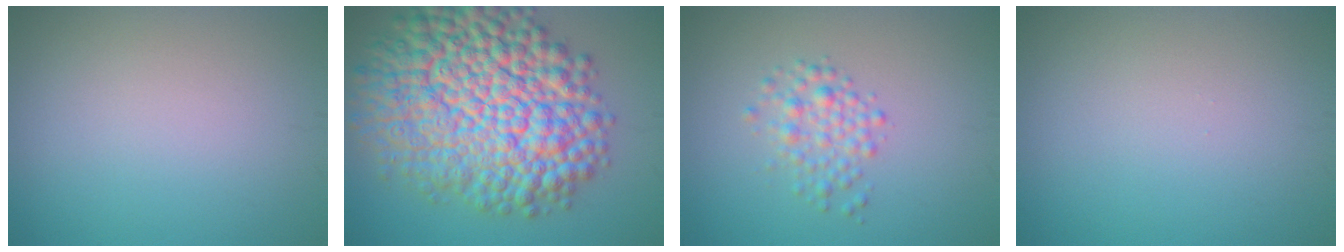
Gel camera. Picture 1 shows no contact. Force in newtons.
{"total": 15.8, "press": 15.8, "slide": 0.5}
{"total": 2.4, "press": 2.4, "slide": 0.0}
{"total": 0.0}